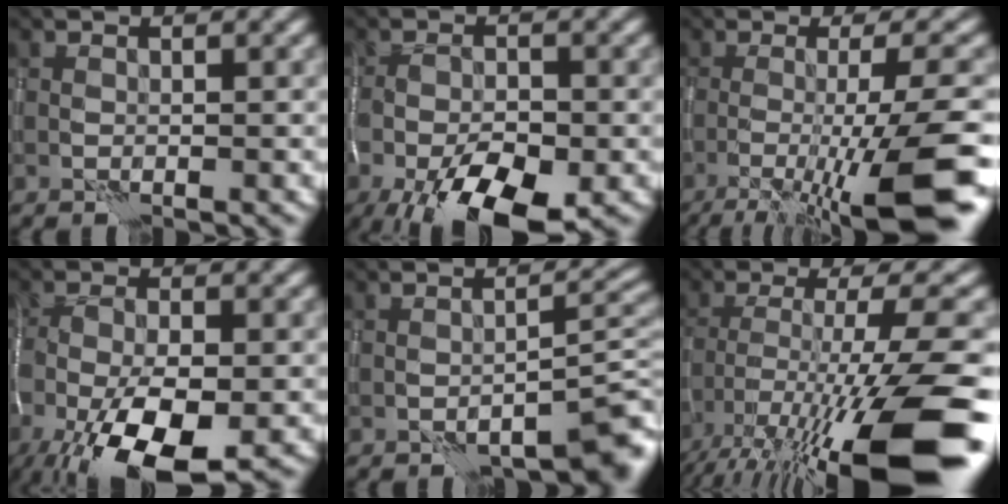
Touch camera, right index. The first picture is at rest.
{"total": 9.4, "force": [-4.8, 4.0, 7.1], "torque": [-0.140, -0.025, -0.078]}
{"total": 10.1, "force": [-3.8, 1.4, 9.3], "torque": [-0.121, 0.006, -0.065]}
{"total": 11.2, "force": [-5.0, 4.6, 8.9], "torque": [-0.174, -0.033, -0.084]}
{"total": 6.3, "force": [-4.2, 2.1, 4.2], "torque": [-0.039, 0.003, -0.057]}
{"total": 15.3, "force": [-8.4, 3.1, 12.4], "torque": [-0.218, -0.001, -0.130]}